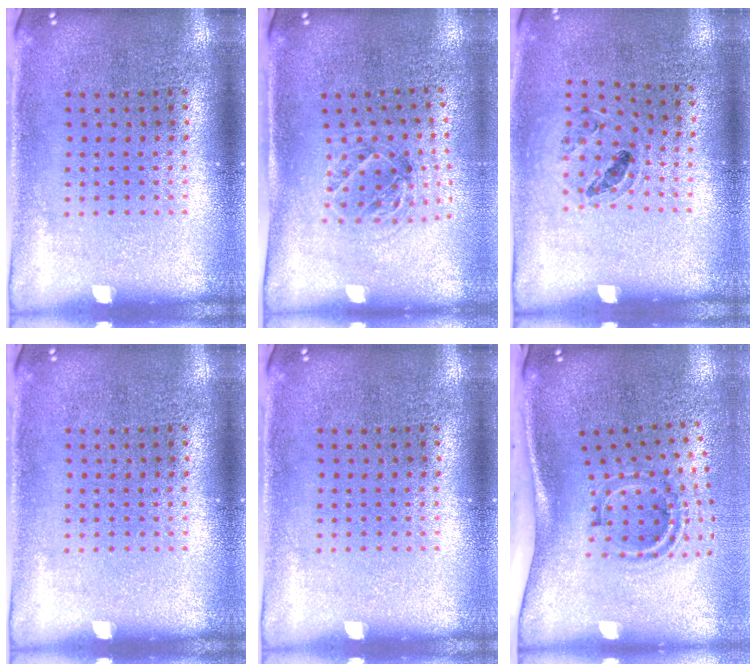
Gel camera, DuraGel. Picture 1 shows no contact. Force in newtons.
{"total": 1.1, "press": 1.1, "slide": 0.3}
{"total": 0.9, "press": 0.9, "slide": 0.3}
{"total": 0.0}
{"total": 0.0}
{"total": 1.7, "press": 1.1, "slide": 1.3}